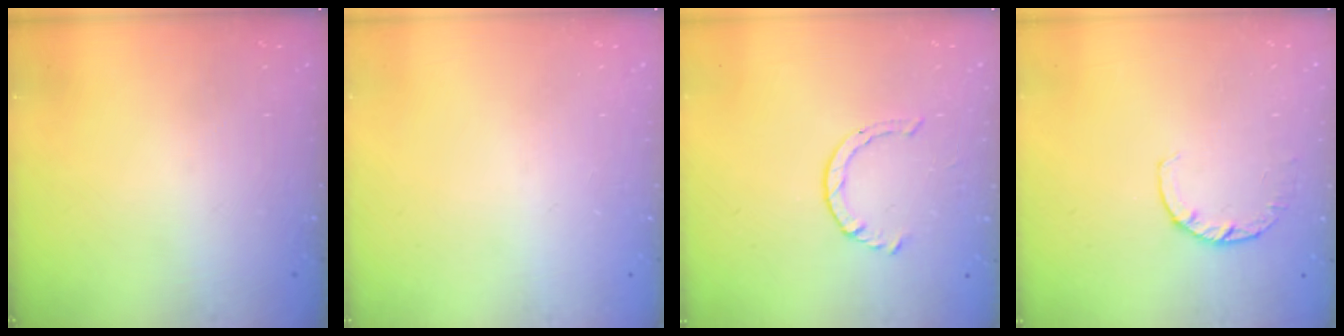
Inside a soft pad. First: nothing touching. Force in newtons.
{"total": 0.0}
{"total": 3.0, "press": 2.9, "slide": 0.3}
{"total": 3.0, "press": 2.9, "slide": 0.4}